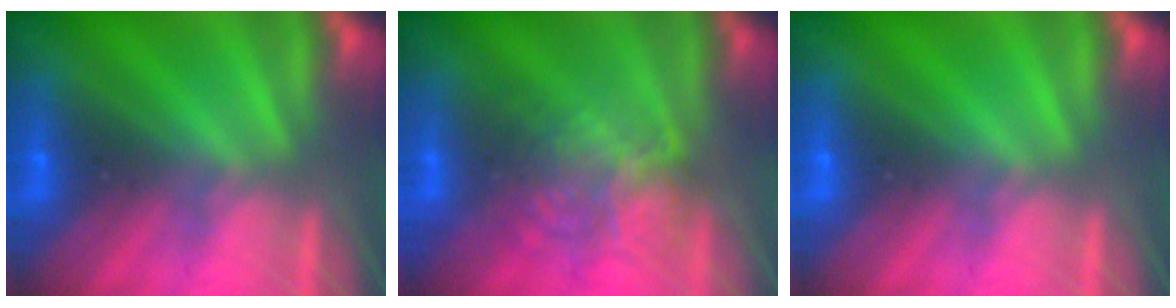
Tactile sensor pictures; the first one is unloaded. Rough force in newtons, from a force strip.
{"total": 2.1}
{"total": 0.0}